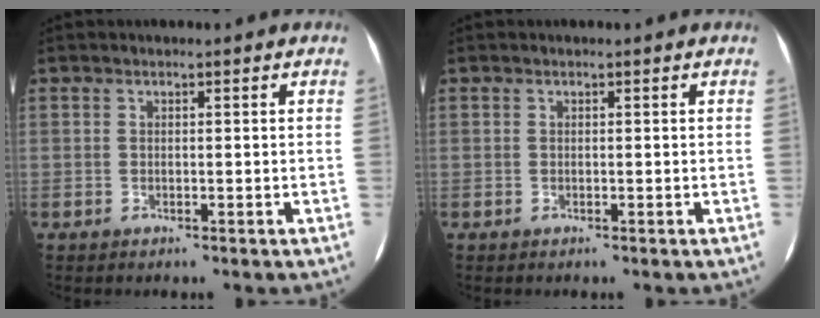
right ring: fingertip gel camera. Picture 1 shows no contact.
{"total": 0.0}